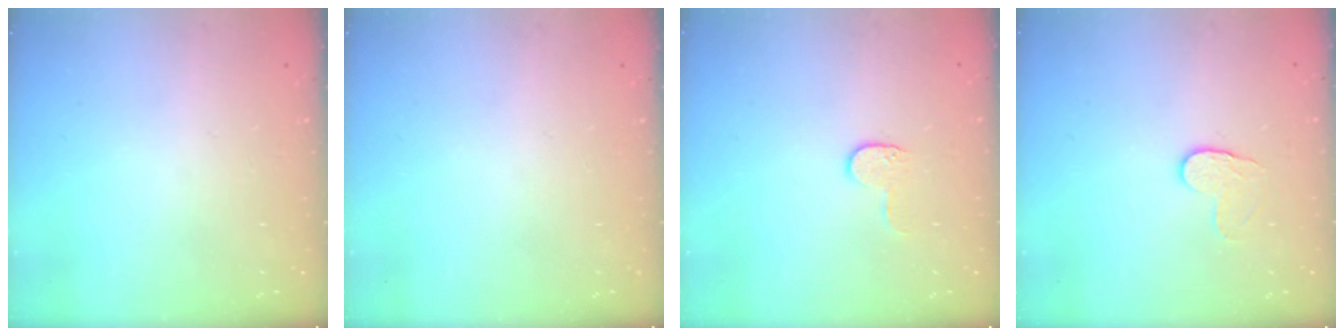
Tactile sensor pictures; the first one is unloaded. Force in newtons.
{"total": 0.0}
{"total": 4.2, "press": 4.2, "slide": 0.3}
{"total": 4.3, "press": 4.3, "slide": 0.4}